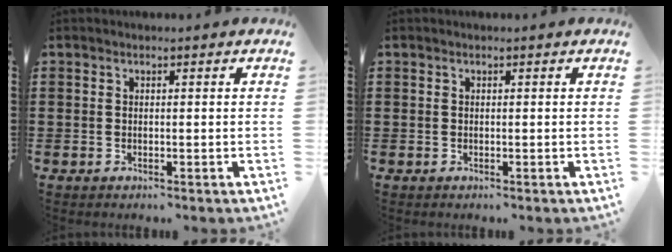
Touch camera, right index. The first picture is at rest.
{"total": 0.0}